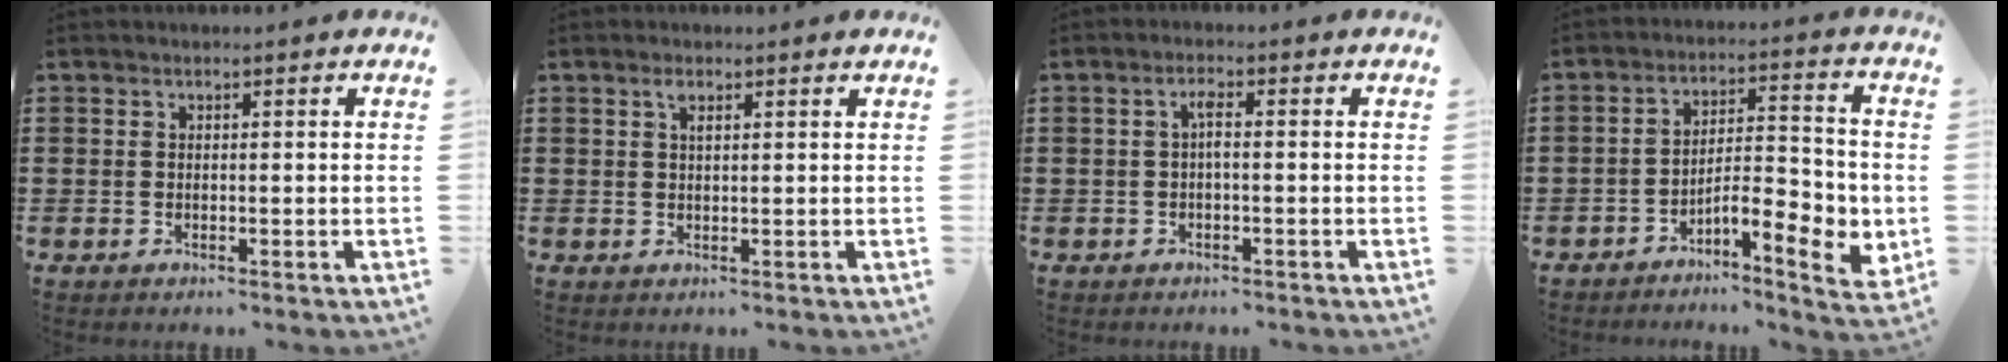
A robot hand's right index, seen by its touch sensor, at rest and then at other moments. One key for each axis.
{"total": 1.6, "fx": 0.9, "fy": 0.4, "fz": 1.3, "tx": -0.020, "ty": -0.001, "tz": 0.013}
{"total": 1.9, "fx": -0.3, "fy": 0.3, "fz": 1.8, "tx": -0.038, "ty": 0.003, "tz": -0.008}
{"total": 7.3, "fx": -3.3, "fy": 2.3, "fz": 6.1, "tx": -0.087, "ty": -0.010, "tz": -0.061}